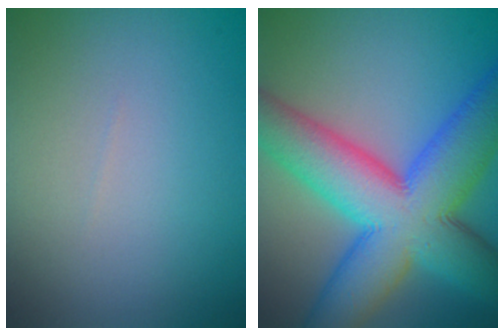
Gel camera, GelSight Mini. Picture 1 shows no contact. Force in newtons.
{"total": 13.8, "press": 13.8, "slide": 0.3}